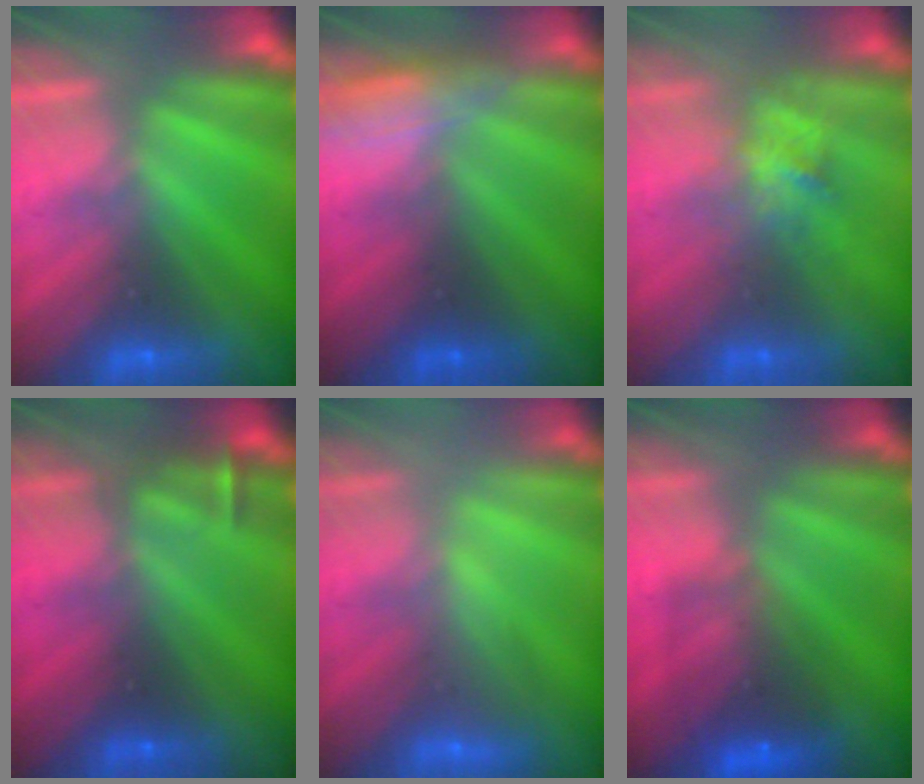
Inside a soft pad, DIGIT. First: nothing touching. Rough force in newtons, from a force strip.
{"total": 2.9}
{"total": 2.8}
{"total": 3.1}
{"total": 2.2}
{"total": 7.2}